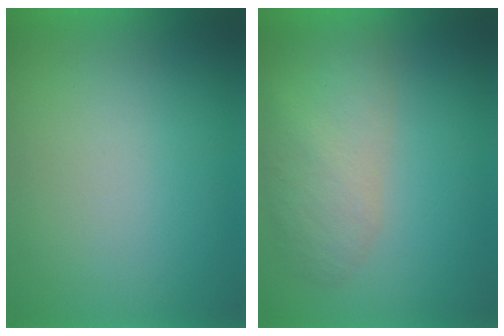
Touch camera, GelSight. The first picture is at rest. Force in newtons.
{"total": 5.5}